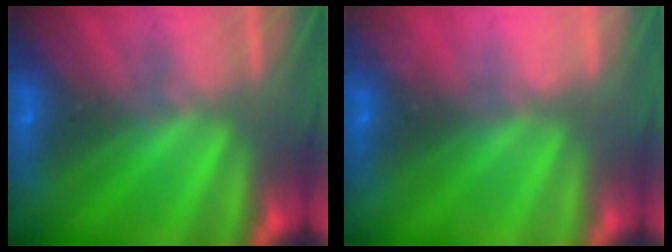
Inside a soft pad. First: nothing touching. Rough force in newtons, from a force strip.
{"total": 2.2}